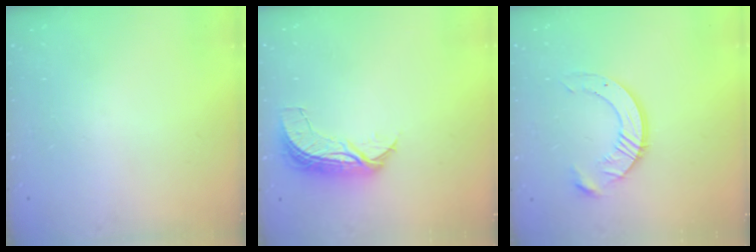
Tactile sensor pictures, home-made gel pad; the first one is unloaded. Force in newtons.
{"total": 6.9, "press": 6.9, "slide": 0.6}
{"total": 10.5, "press": 10.4, "slide": 0.9}